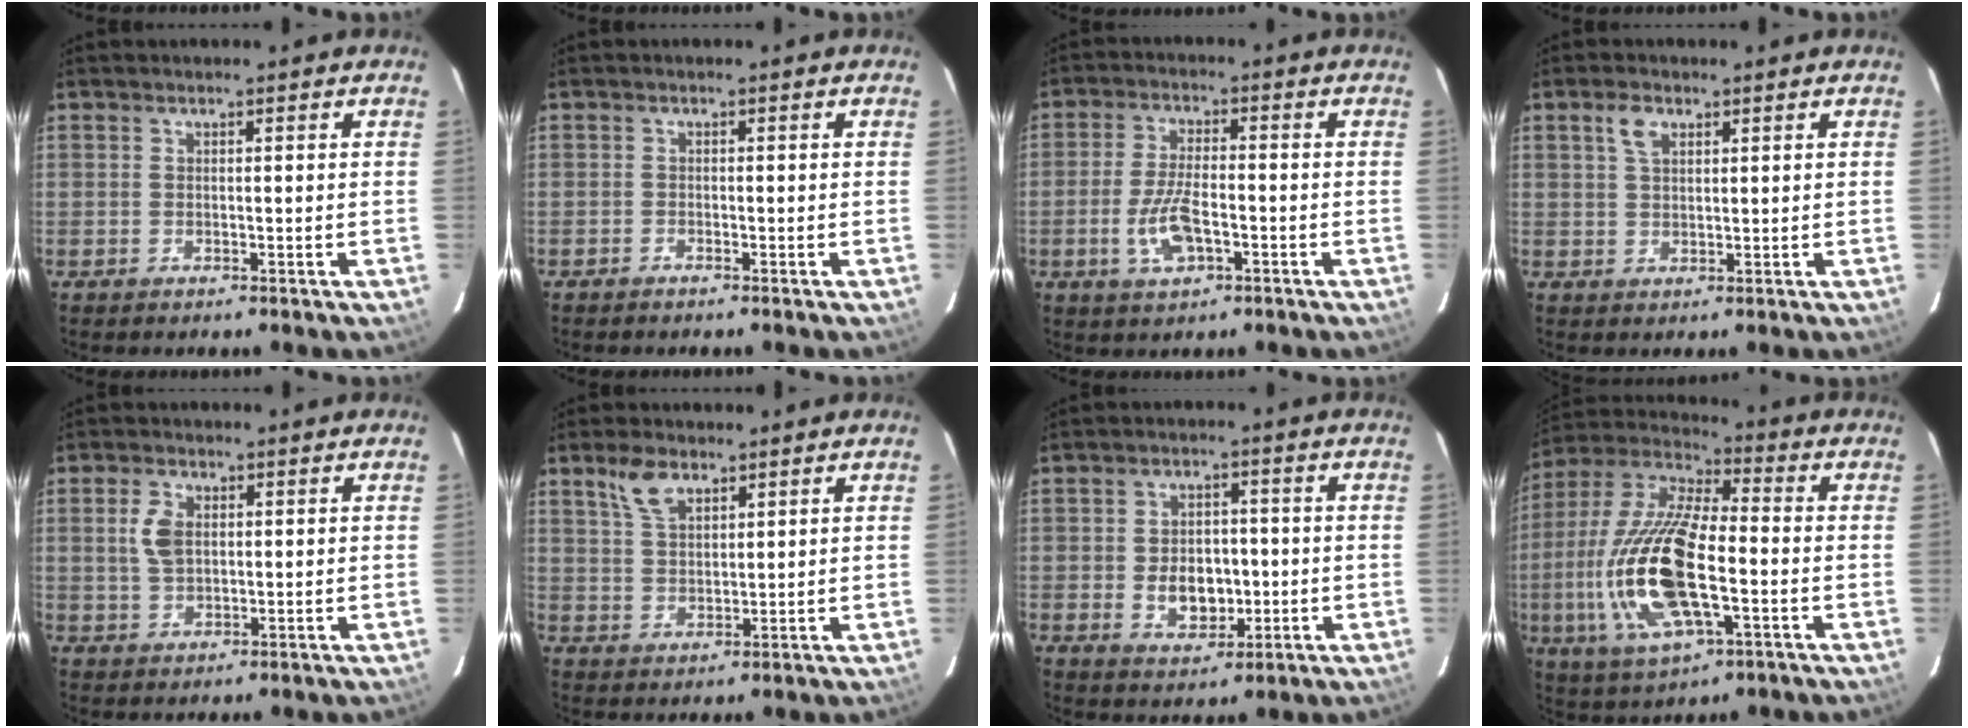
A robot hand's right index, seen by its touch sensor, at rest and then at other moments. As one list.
[{"total": 0.6, "force": [-0.6, 0.1, 0.0], "torque": [-0.006, 0.001, -0.014]}, {"total": 7.9, "force": [-2.7, 3.3, 6.6], "torque": [-0.141, -0.003, -0.049]}, {"total": 3.2, "force": [1.6, 1.9, 2.1], "torque": [-0.040, 0.007, 0.030]}, {"total": 4.8, "force": [1.0, 3.1, 3.6], "torque": [-0.073, 0.006, 0.021]}, {"total": 5.7, "force": [3.6, 2.9, 3.4], "torque": [-0.065, 0.011, 0.073]}, {"total": 6.9, "force": [-1.0, 5.3, 4.3], "torque": [-0.082, 0.002, -0.004]}, {"total": 20.8, "force": [-4.4, 8.0, 18.7], "torque": [-0.397, -0.010, -0.084]}]